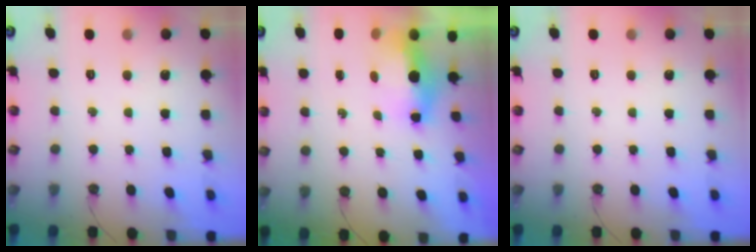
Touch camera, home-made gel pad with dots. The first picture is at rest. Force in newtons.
{"total": 5.8, "press": 5.8, "slide": 0.8}
{"total": 0.0}